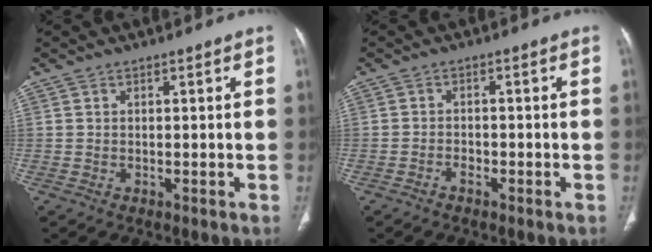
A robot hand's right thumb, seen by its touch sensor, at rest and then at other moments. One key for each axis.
{"total": 1.5, "fx": -1.1, "fy": 0.7, "fz": 0.7, "tx": -0.014, "ty": 0.009, "tz": -0.021}